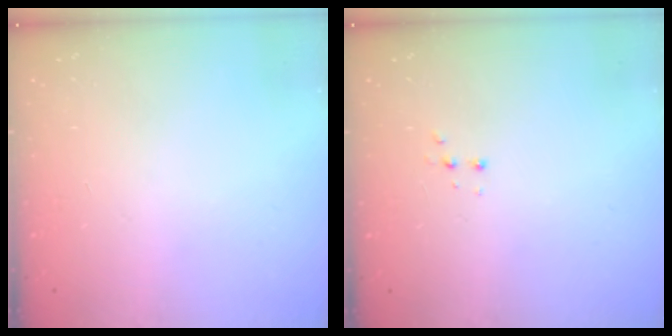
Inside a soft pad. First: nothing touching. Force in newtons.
{"total": 3.3, "press": 3.2, "slide": 0.7}